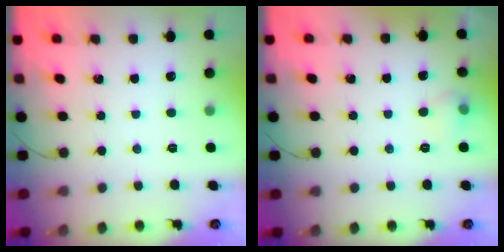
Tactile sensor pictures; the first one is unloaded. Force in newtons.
{"total": 5.5, "press": 5.3, "slide": 1.5}